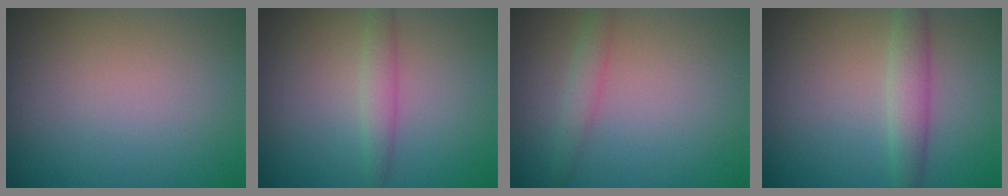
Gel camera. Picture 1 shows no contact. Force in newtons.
{"total": 1.9, "press": 1.9, "slide": 0.2}
{"total": 1.8, "press": 1.8, "slide": 0.0}
{"total": 2.7, "press": 2.7, "slide": 0.1}